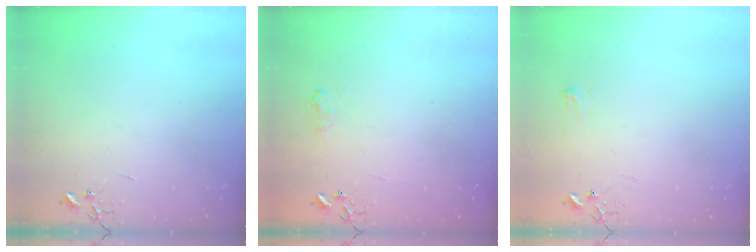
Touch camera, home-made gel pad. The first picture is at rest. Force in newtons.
{"total": 7.5, "press": 7.4, "slide": 0.8}
{"total": 4.7, "press": 4.7, "slide": 0.5}